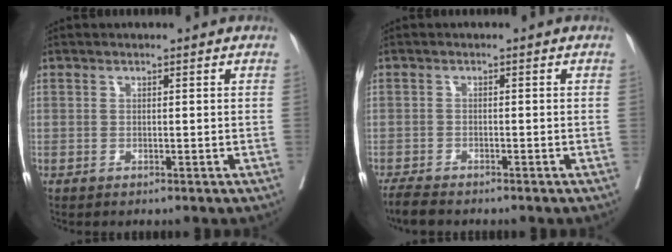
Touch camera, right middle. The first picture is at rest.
{"total": 3.4, "force": [-3.1, 0.6, 1.4], "torque": [-0.025, -0.010, -0.052]}